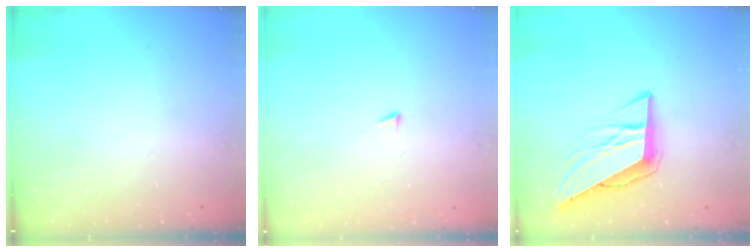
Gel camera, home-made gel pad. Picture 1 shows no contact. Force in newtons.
{"total": 3.0, "press": 3.0, "slide": 0.3}
{"total": 9.9, "press": 9.9, "slide": 0.8}